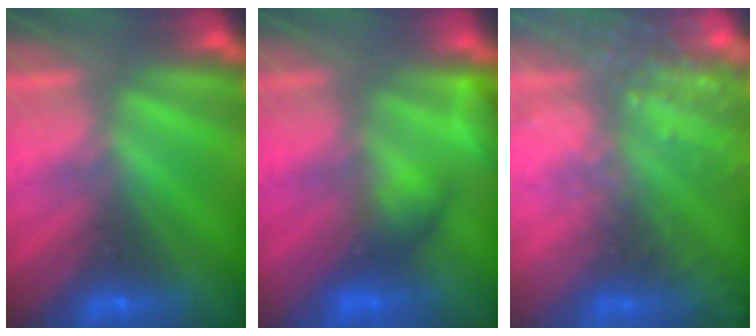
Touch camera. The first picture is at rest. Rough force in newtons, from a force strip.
{"total": 4.7}
{"total": 8.1}